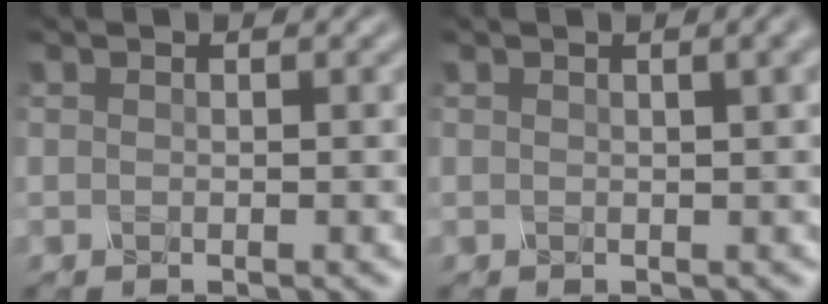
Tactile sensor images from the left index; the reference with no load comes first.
{"total": 5.5, "force": [2.3, 2.7, 4.2], "torque": [-0.019, 0.045, 0.005]}